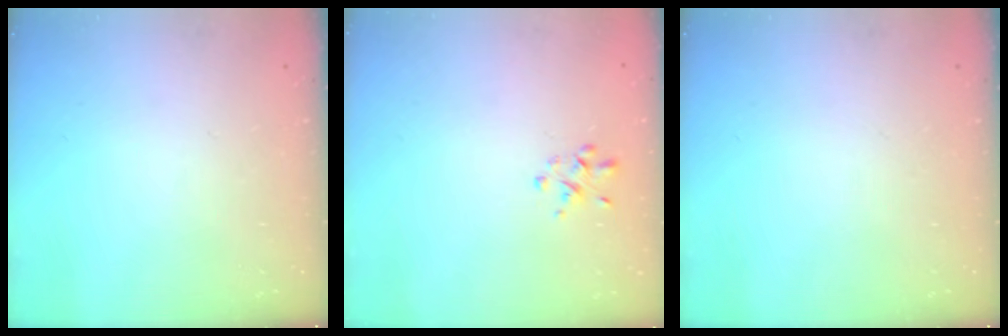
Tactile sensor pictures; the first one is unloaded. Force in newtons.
{"total": 1.8, "press": 1.8, "slide": 0.5}
{"total": 0.0}